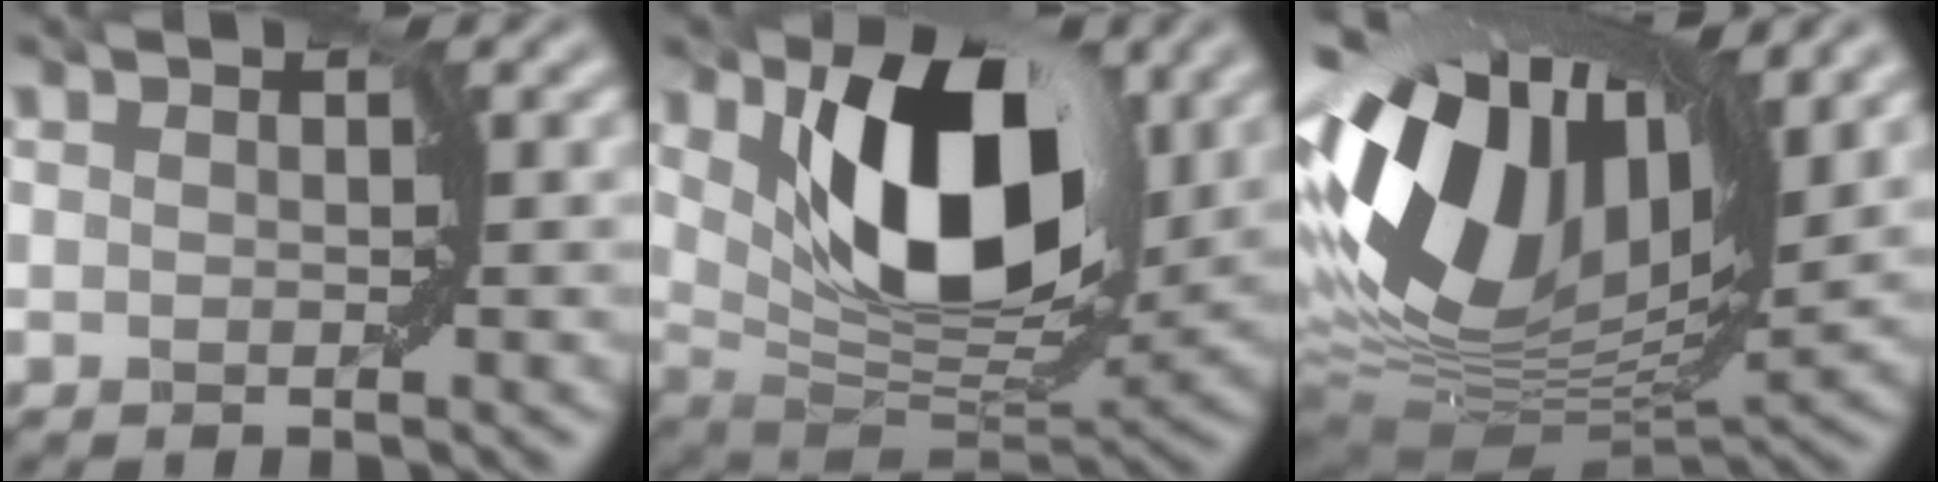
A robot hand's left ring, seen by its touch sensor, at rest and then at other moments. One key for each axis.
{"total": 11.1, "fx": 4.0, "fy": 6.1, "fz": 8.4, "tx": -0.134, "ty": -0.015, "tz": 0.069}
{"total": 15.6, "fx": 4.4, "fy": 8.8, "fz": 12.1, "tx": -0.251, "ty": 0.025, "tz": 0.059}